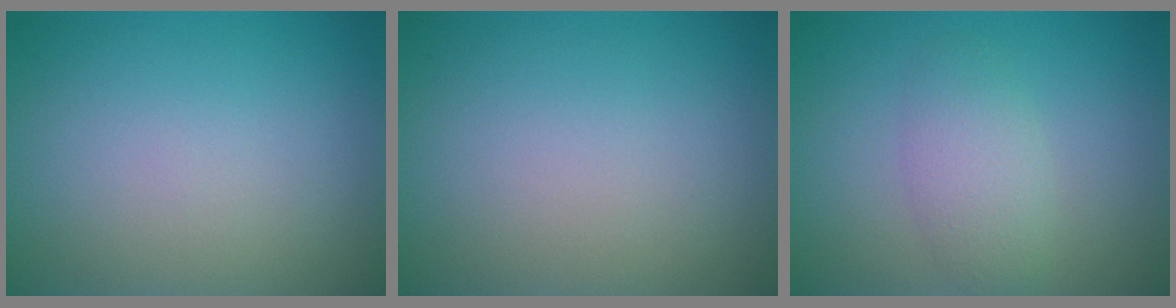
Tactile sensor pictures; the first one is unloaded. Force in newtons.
{"total": 0.0}
{"total": 2.7, "press": 2.7, "slide": 0.1}